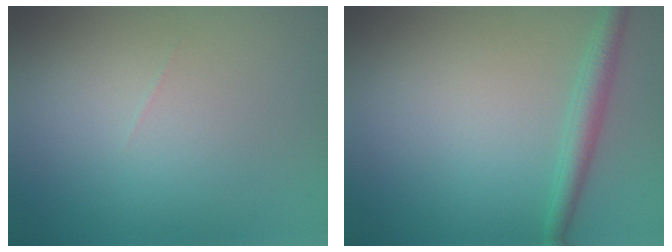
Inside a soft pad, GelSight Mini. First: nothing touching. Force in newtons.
{"total": 2.4, "press": 2.4, "slide": 0.1}